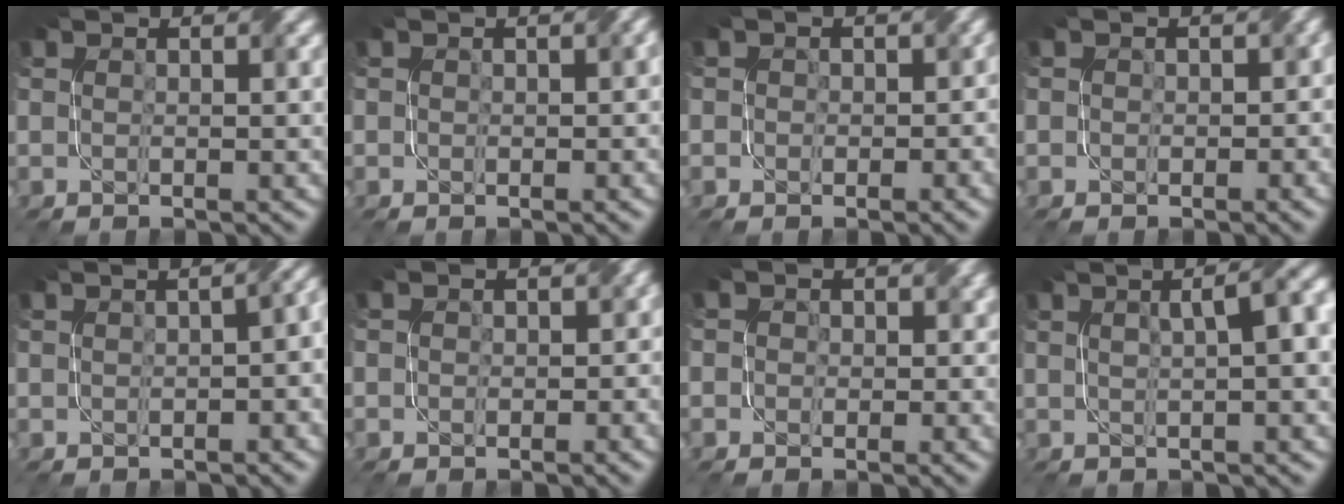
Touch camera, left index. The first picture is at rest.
{"total": 0.7, "force": [0.0, 0.6, 0.4], "torque": [-0.001, 0.003, 0.006]}
{"total": 2.4, "force": [0.2, 2.2, 0.9], "torque": [0.007, 0.007, -0.006]}
{"total": 1.8, "force": [0.0, 1.7, 0.7], "torque": [0.009, 0.000, 0.001]}
{"total": 4.8, "force": [-0.2, 2.4, 4.2], "torque": [-0.019, 0.007, 0.004]}
{"total": 1.9, "force": [0.0, 1.8, 0.7], "torque": [0.009, 0.001, 0.001]}
{"total": 2.7, "force": [0.5, 2.5, 0.8], "torque": [0.006, 0.011, -0.013]}
{"total": 5.3, "force": [1.3, 1.5, 4.9], "torque": [-0.044, 0.025, 0.018]}